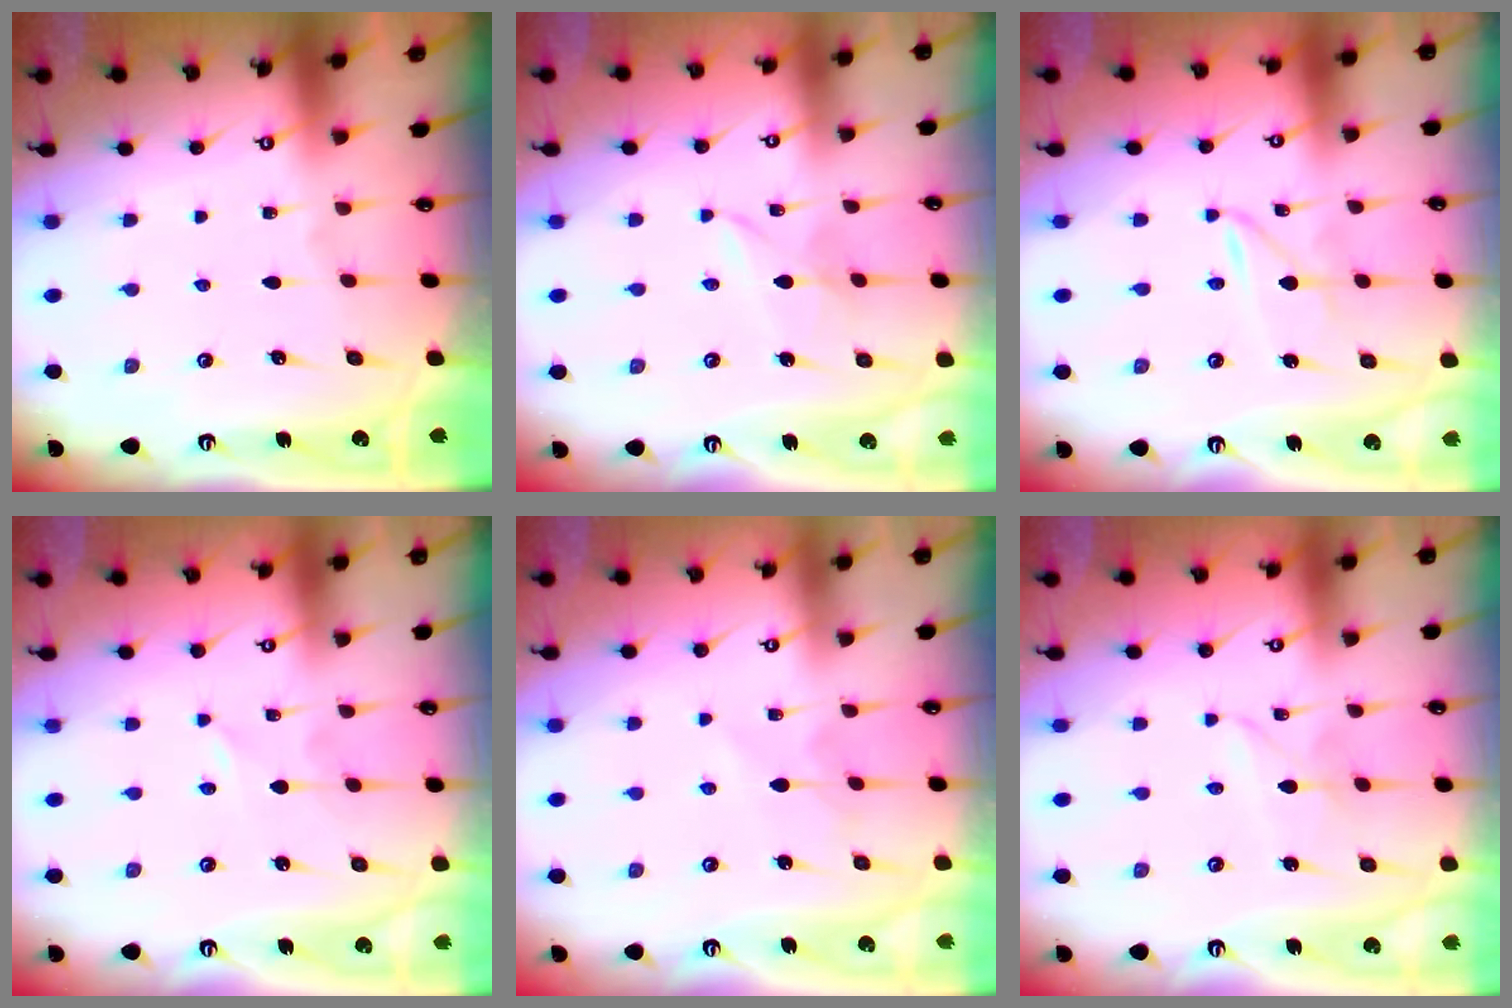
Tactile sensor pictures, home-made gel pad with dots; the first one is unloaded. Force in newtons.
{"total": 2.6, "press": 2.6, "slide": 0.3}
{"total": 1.6, "press": 1.6, "slide": 0.3}
{"total": 0.0}
{"total": 5.2, "press": 5.1, "slide": 0.5}
{"total": 2.9, "press": 2.9, "slide": 0.3}